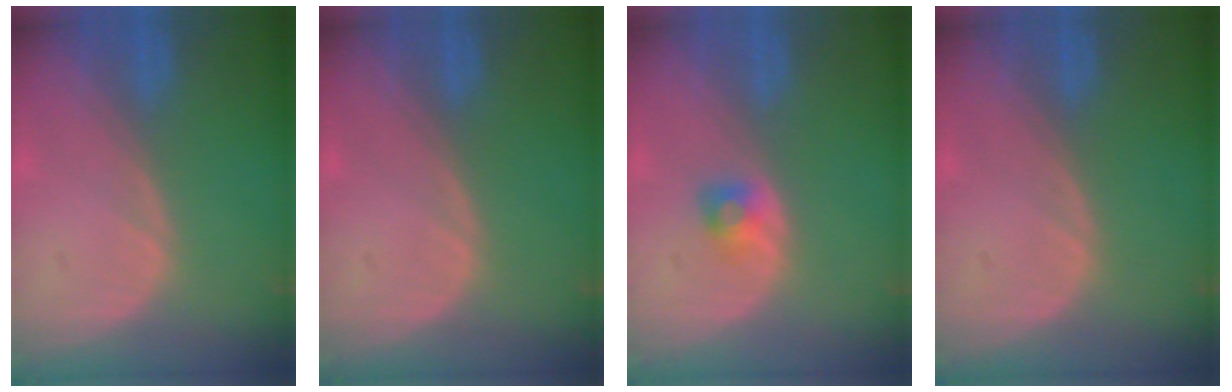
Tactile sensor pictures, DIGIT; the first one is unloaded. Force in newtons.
{"total": 0.0}
{"total": 2.2, "press": 2.1, "slide": 0.3}
{"total": 0.0}